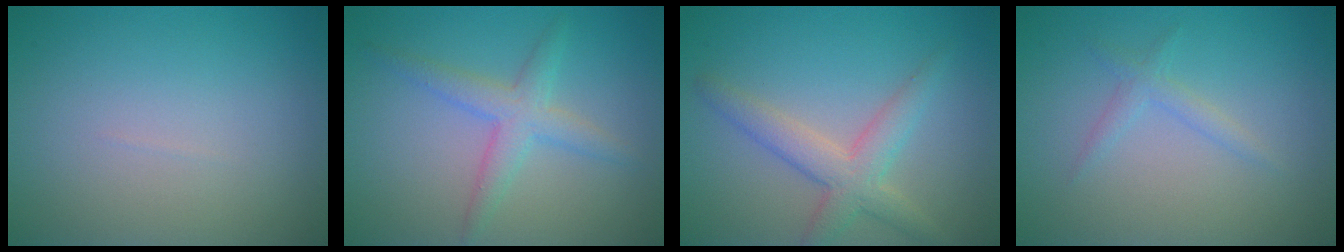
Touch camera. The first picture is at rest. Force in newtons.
{"total": 3.0, "press": 3.0, "slide": 0.2}
{"total": 3.8, "press": 3.8, "slide": 0.3}
{"total": 1.3, "press": 1.3, "slide": 0.0}